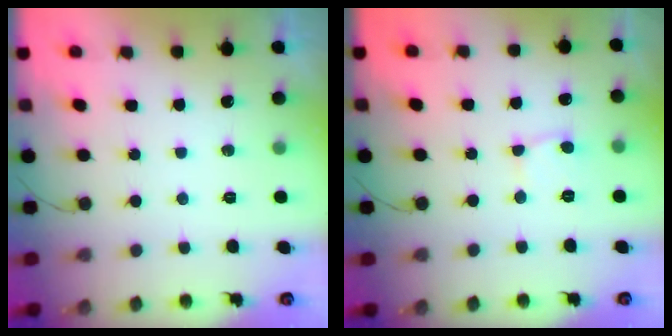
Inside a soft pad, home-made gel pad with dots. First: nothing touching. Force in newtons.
{"total": 2.4, "press": 2.4, "slide": 0.1}